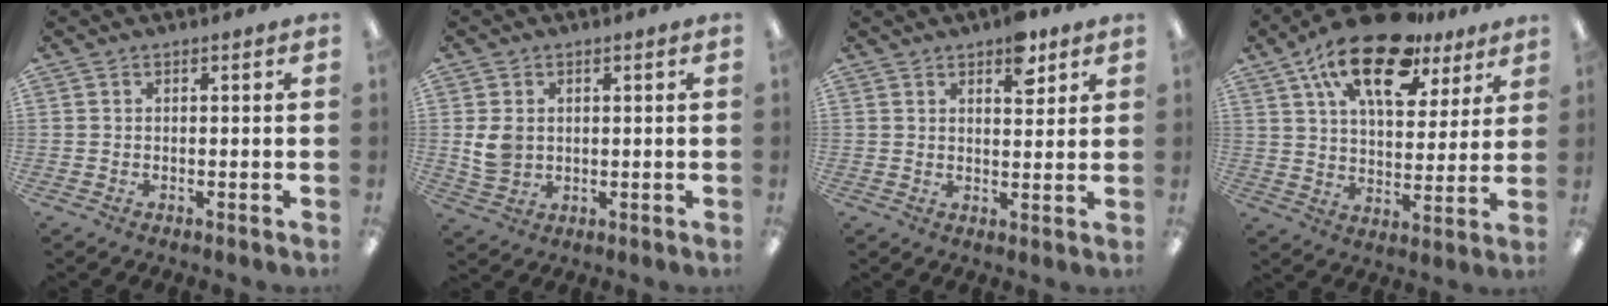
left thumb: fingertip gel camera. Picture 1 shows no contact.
{"total": 5.3, "force": [0.9, 4.4, 2.9], "torque": [-0.055, 0.004, 0.019]}
{"total": 6.9, "force": [4.5, 3.1, 4.2], "torque": [-0.036, -0.025, 0.070]}
{"total": 19.9, "force": [12.6, 9.2, 12.4], "torque": [-0.207, -0.058, 0.213]}